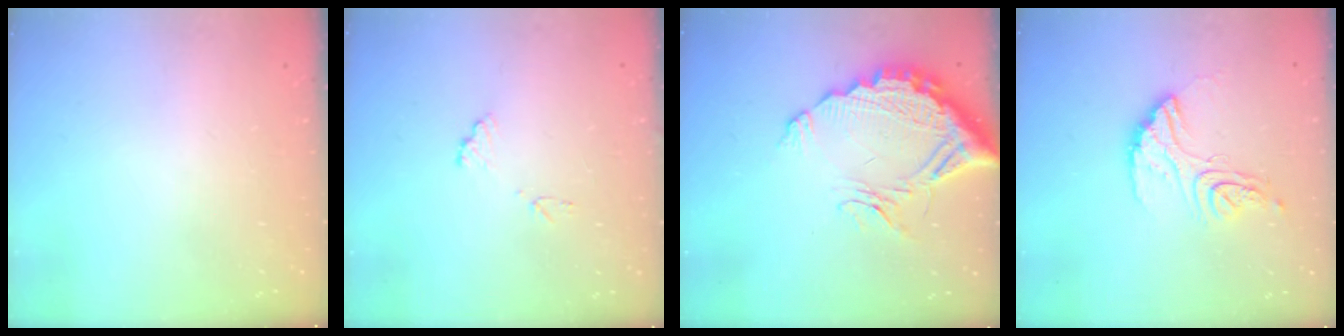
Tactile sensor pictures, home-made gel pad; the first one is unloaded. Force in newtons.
{"total": 7.4, "press": 7.4, "slide": 0.5}
{"total": 16.1, "press": 16.0, "slide": 1.5}
{"total": 13.1, "press": 13.1, "slide": 1.0}